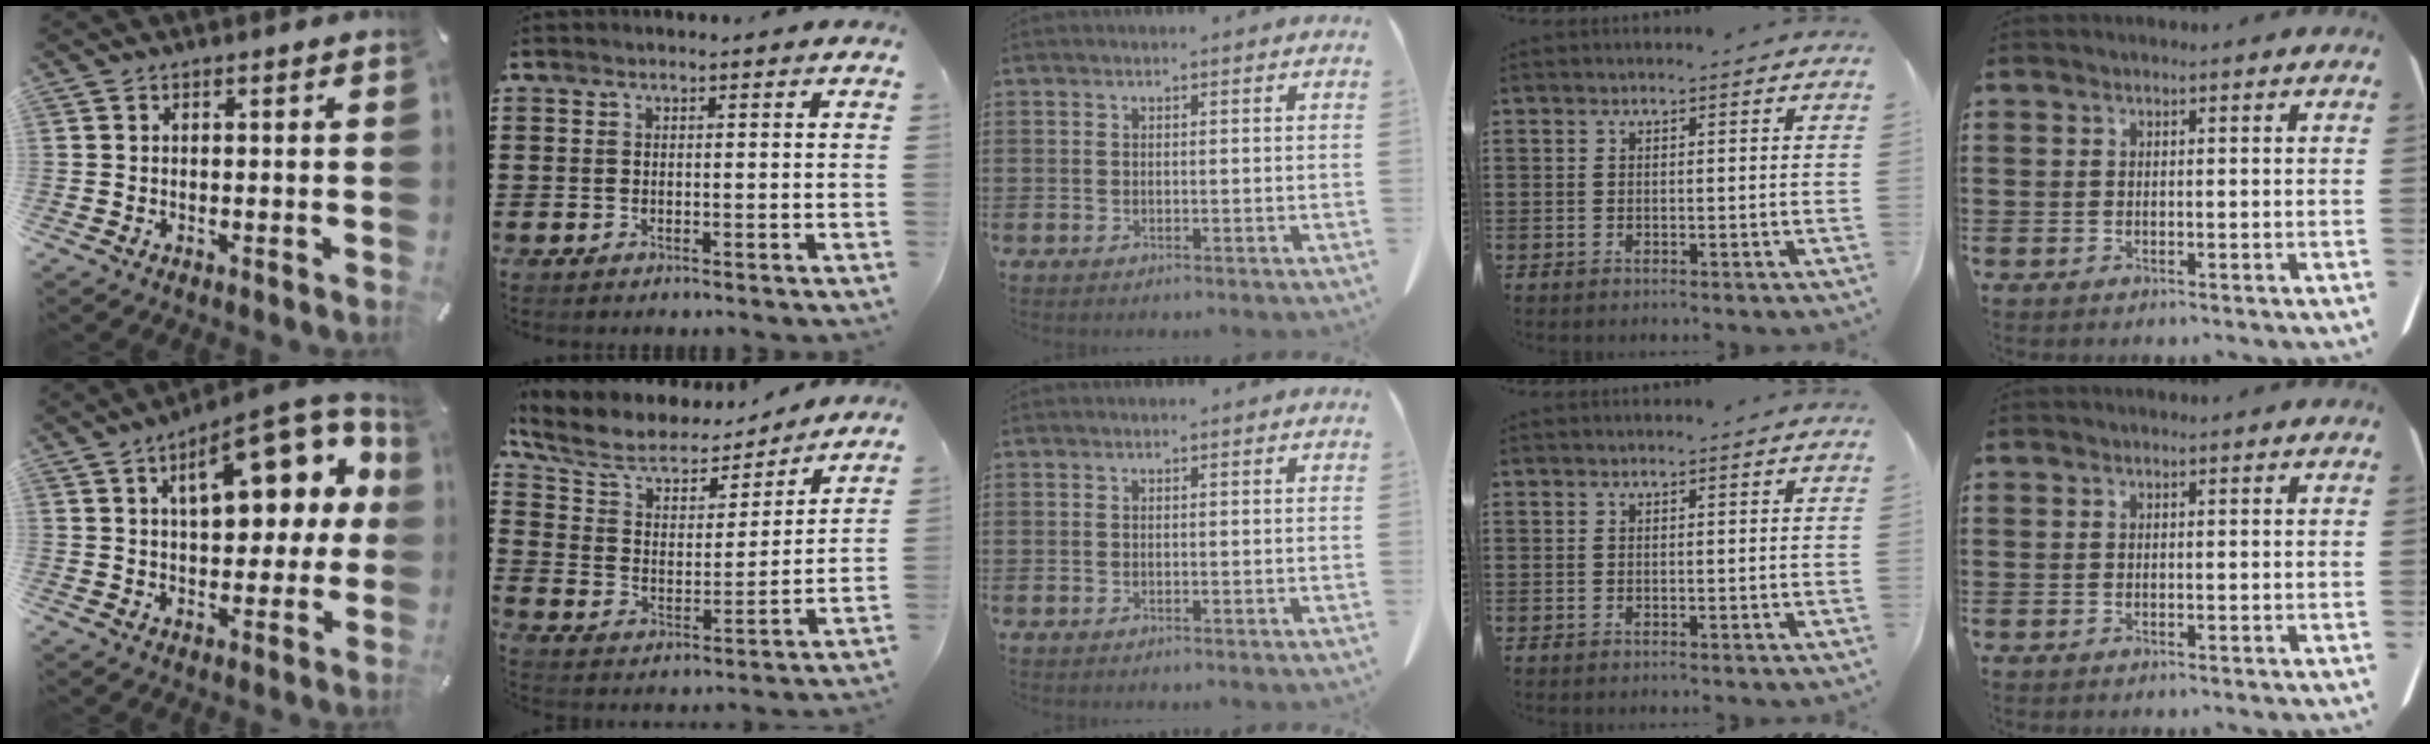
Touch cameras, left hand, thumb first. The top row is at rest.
{"thumb": {"total": 20.1, "force": [7.2, 9.8, 16.0], "torque": [-0.207, -0.027, 0.111]}, "index": {"total": 7.5, "force": [6.1, 2.9, 3.2], "torque": [-0.094, -0.034, 0.103]}}